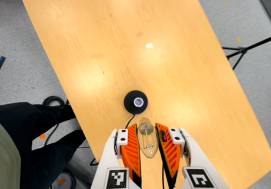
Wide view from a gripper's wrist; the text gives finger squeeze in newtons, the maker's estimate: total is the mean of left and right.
{"total": 19.4, "left": 21.6, "right": 17.1}